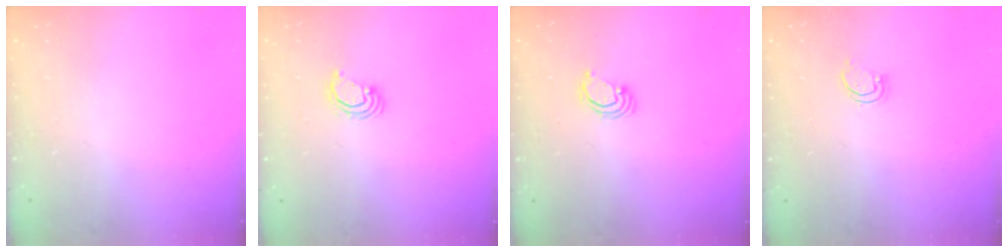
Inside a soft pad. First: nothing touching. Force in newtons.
{"total": 3.3, "press": 3.3, "slide": 0.2}
{"total": 2.2, "press": 2.2, "slide": 0.1}
{"total": 1.7, "press": 1.7, "slide": 0.3}